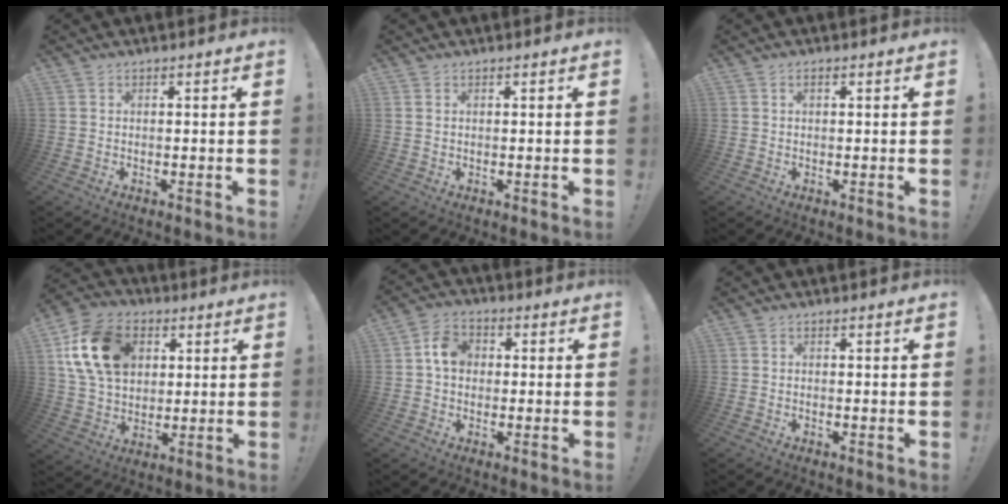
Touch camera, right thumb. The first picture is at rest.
{"total": 1.0, "force": [0.5, 0.6, 0.6], "torque": [-0.012, 0.001, 0.010]}
{"total": 1.0, "force": [0.3, 0.5, 0.8], "torque": [-0.015, 0.002, 0.005]}
{"total": 18.5, "force": [5.8, 13.4, 11.3], "torque": [-0.191, -0.009, 0.115]}
{"total": 7.2, "force": [0.7, 5.5, 4.5], "torque": [-0.076, 0.019, 0.016]}
{"total": 0.0}